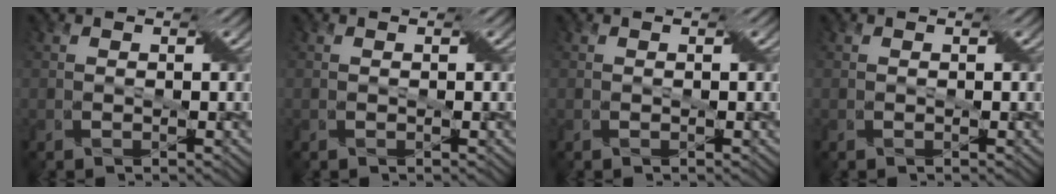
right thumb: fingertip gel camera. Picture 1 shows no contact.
{"total": 0.0}
{"total": 0.0}
{"total": 0.0}